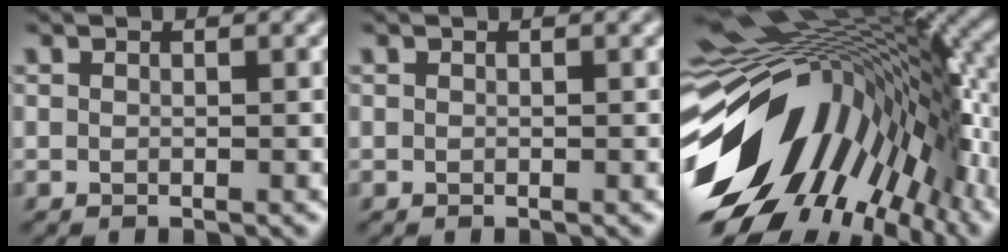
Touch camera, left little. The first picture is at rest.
{"total": 0.0}
{"total": 18.5, "force": [-6.4, 10.1, 14.1], "torque": [-0.245, -0.021, -0.108]}